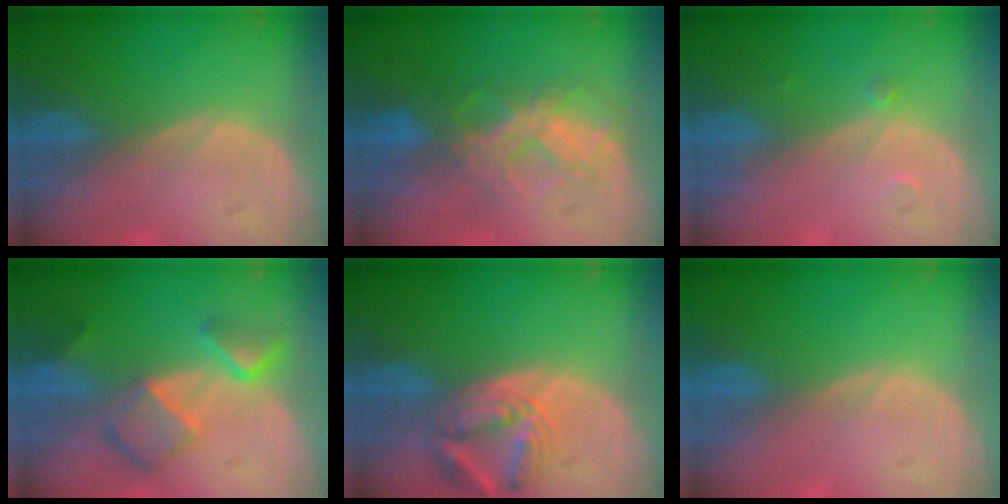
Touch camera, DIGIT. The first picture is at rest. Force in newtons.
{"total": 6.8, "press": 6.7, "slide": 1.2}
{"total": 0.8, "press": 0.8, "slide": 0.1}
{"total": 7.7, "press": 6.7, "slide": 3.8}
{"total": 6.7, "press": 6.4, "slide": 2.1}
{"total": 0.0}